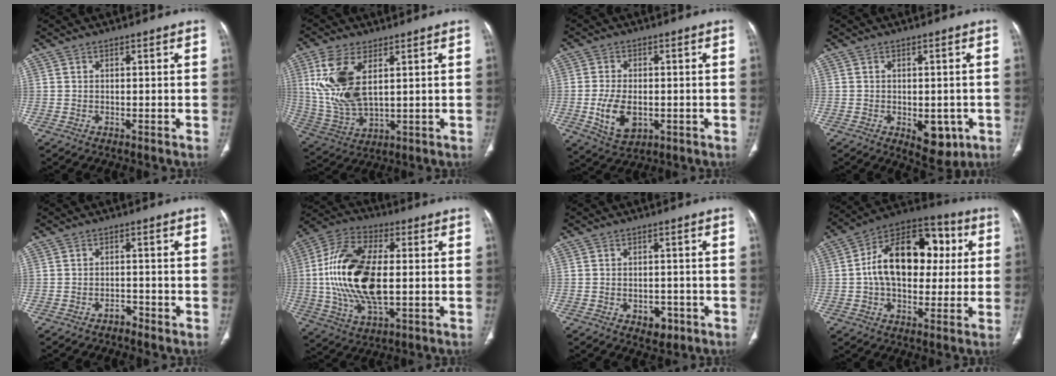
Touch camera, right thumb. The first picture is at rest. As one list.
[{"total": 13.2, "force": [3.9, 6.6, 10.8], "torque": [-0.239, -0.014, 0.090]}, {"total": 8.3, "force": [-1.6, 5.1, 6.3], "torque": [-0.111, -0.003, -0.018]}, {"total": 6.8, "force": [-2.1, 3.9, 5.2], "torque": [-0.041, -0.003, -0.015]}, {"total": 1.7, "force": [-1.4, 0.9, 0.5], "torque": [-0.007, 0.009, -0.023]}, {"total": 20.0, "force": [0.2, 10.0, 17.3], "torque": [-0.354, 0.006, 0.004]}, {"total": 4.1, "force": [-1.8, 2.9, 2.3], "torque": [-0.016, 0.009, -0.017]}, {"total": 20.2, "force": [2.3, 13.0, 15.3], "torque": [-0.212, 0.029, 0.029]}]